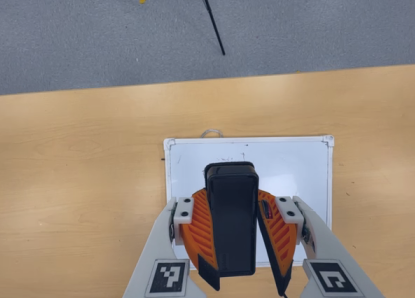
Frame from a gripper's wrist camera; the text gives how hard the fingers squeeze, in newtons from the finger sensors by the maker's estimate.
{"total": 10.6, "left": 10.6, "right": 10.7}